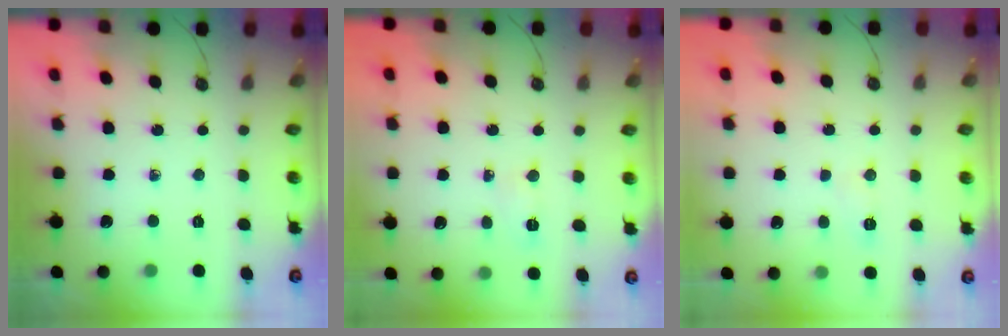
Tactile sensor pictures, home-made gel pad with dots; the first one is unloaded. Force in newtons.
{"total": 3.5, "press": 3.4, "slide": 0.4}
{"total": 5.2, "press": 5.2, "slide": 0.5}